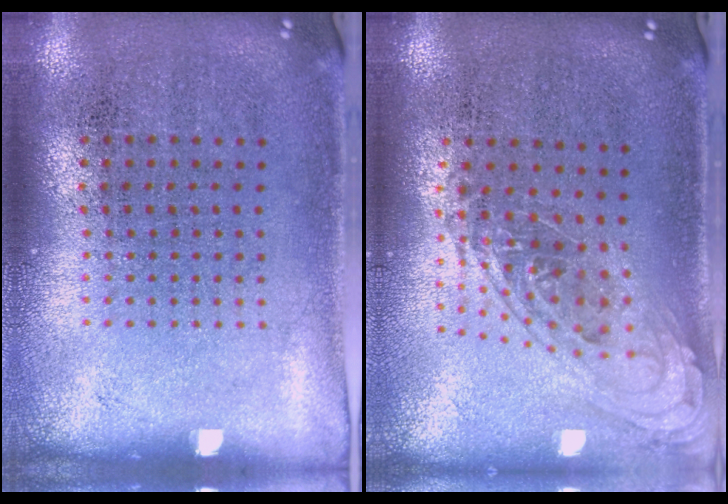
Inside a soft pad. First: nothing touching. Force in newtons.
{"total": 1.1, "press": 1.0, "slide": 0.4}